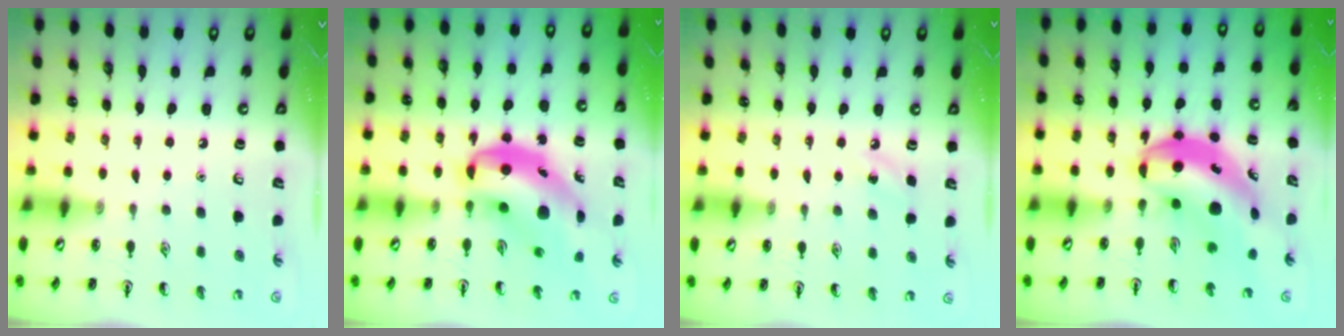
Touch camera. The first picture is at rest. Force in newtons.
{"total": 12.3, "press": 11.7, "slide": 3.7}
{"total": 5.0, "press": 4.6, "slide": 1.8}
{"total": 8.2, "press": 7.9, "slide": 2.3}